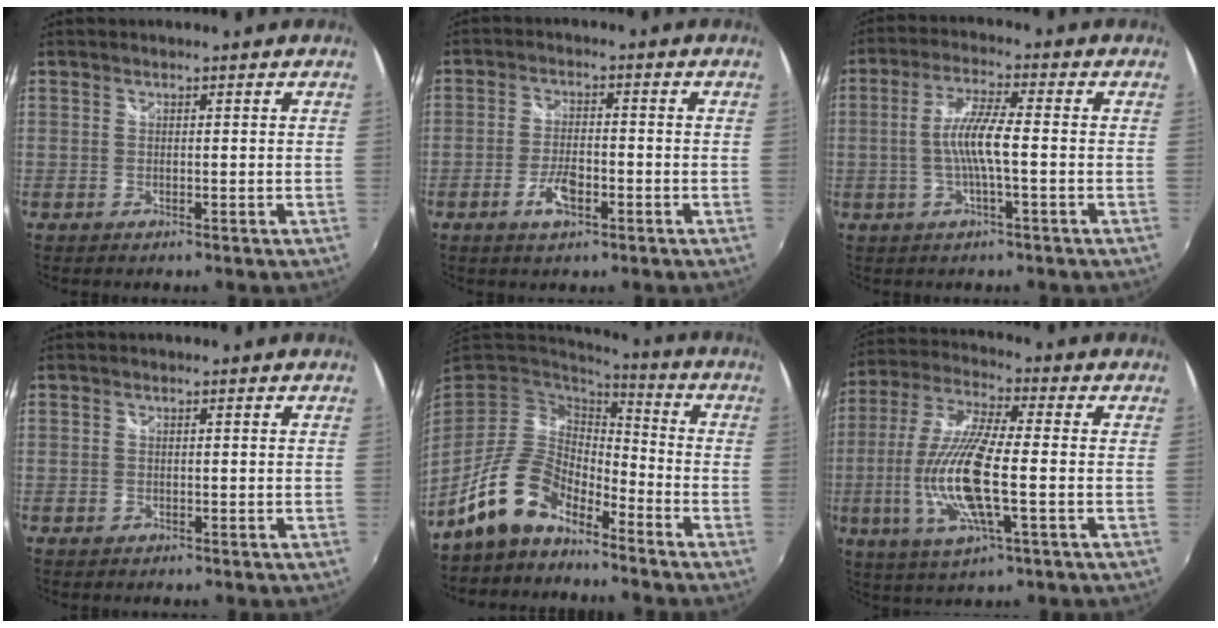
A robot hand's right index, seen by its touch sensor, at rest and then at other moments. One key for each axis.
{"total": 5.4, "fx": -2.6, "fy": 2.2, "fz": 4.2, "tx": -0.092, "ty": -0.001, "tz": -0.047}
{"total": 7.1, "fx": -1.2, "fy": 0.5, "fz": 7.0, "tx": -0.141, "ty": 0.003, "tz": -0.023}
{"total": 0.8, "fx": -0.4, "fy": 0.7, "fz": 0.1, "tx": -0.003, "ty": -0.004, "tz": -0.005}
{"total": 11.7, "fx": -8.7, "fy": 5.2, "fz": 5.9, "tx": -0.122, "ty": 0.012, "tz": -0.163}
{"total": 15.9, "fx": -3.0, "fy": 3.5, "fz": 15.2, "tx": -0.312, "ty": -0.013, "tz": -0.058}